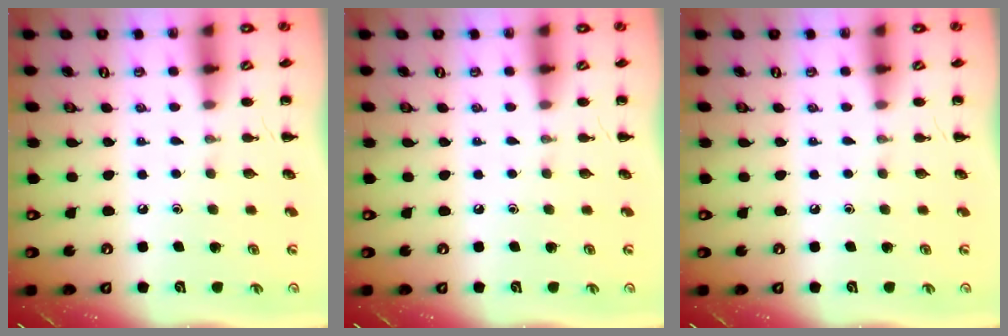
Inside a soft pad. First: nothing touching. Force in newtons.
{"total": 0.0}
{"total": 0.0}